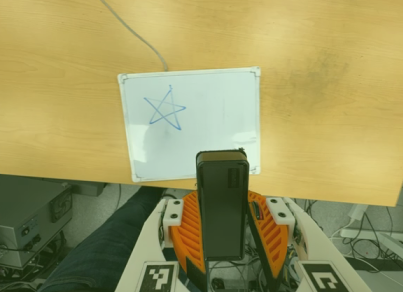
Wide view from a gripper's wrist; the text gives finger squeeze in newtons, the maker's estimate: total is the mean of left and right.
{"total": 6.1, "left": 6.0, "right": 6.2}